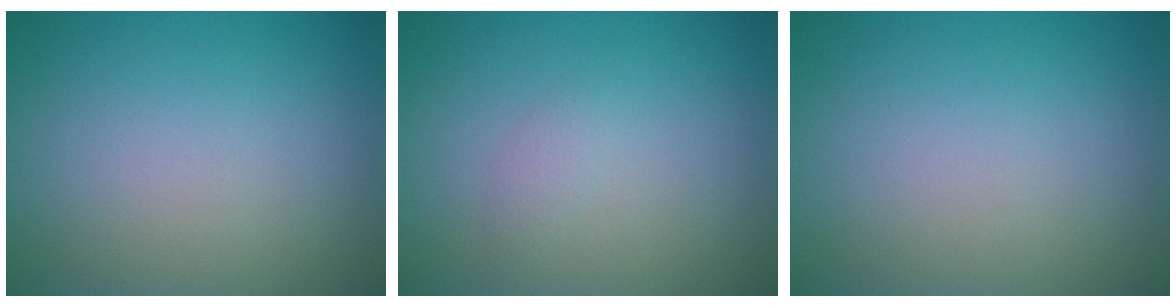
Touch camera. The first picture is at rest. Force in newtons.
{"total": 0.8, "press": 0.8, "slide": 0.0}
{"total": 0.0}